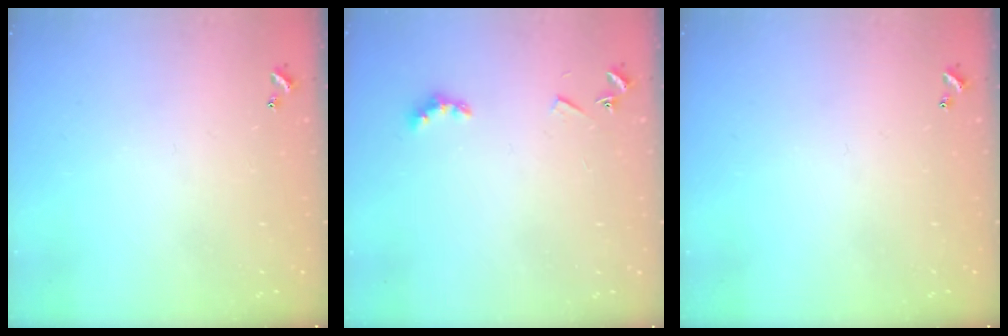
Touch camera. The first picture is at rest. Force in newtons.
{"total": 4.0, "press": 3.9, "slide": 0.7}
{"total": 0.0}